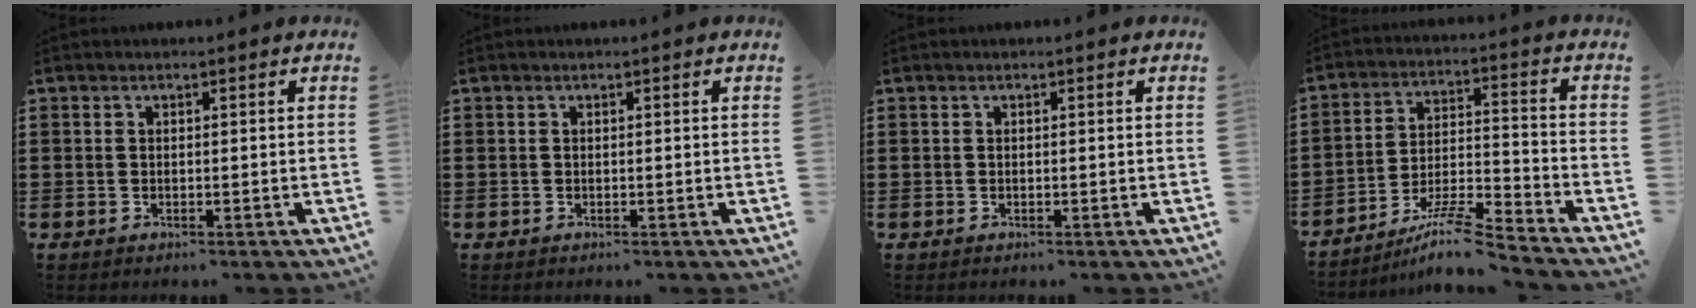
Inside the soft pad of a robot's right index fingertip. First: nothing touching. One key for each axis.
{"total": 0.0}
{"total": 0.0}
{"total": 9.0, "fx": -7.8, "fy": 0.3, "fz": 4.5, "tx": -0.084, "ty": 0.010, "tz": -0.152}